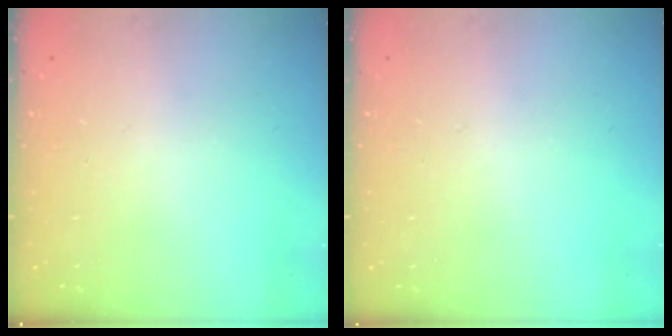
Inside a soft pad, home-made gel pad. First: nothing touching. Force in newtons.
{"total": 0.0}